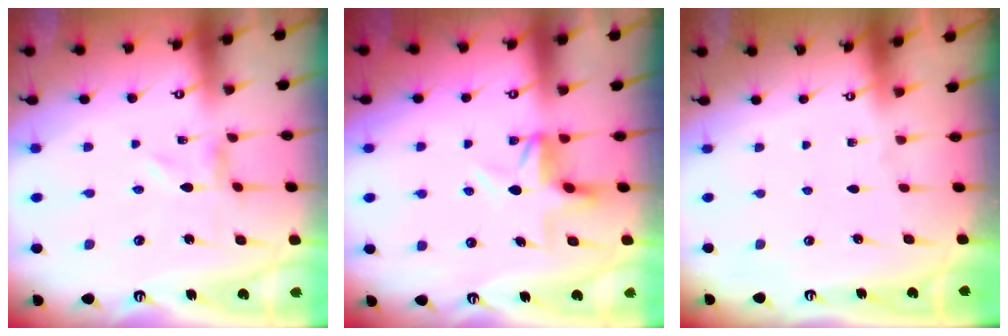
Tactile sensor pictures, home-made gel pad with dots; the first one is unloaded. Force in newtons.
{"total": 3.9, "press": 3.9, "slide": 0.4}
{"total": 0.0}